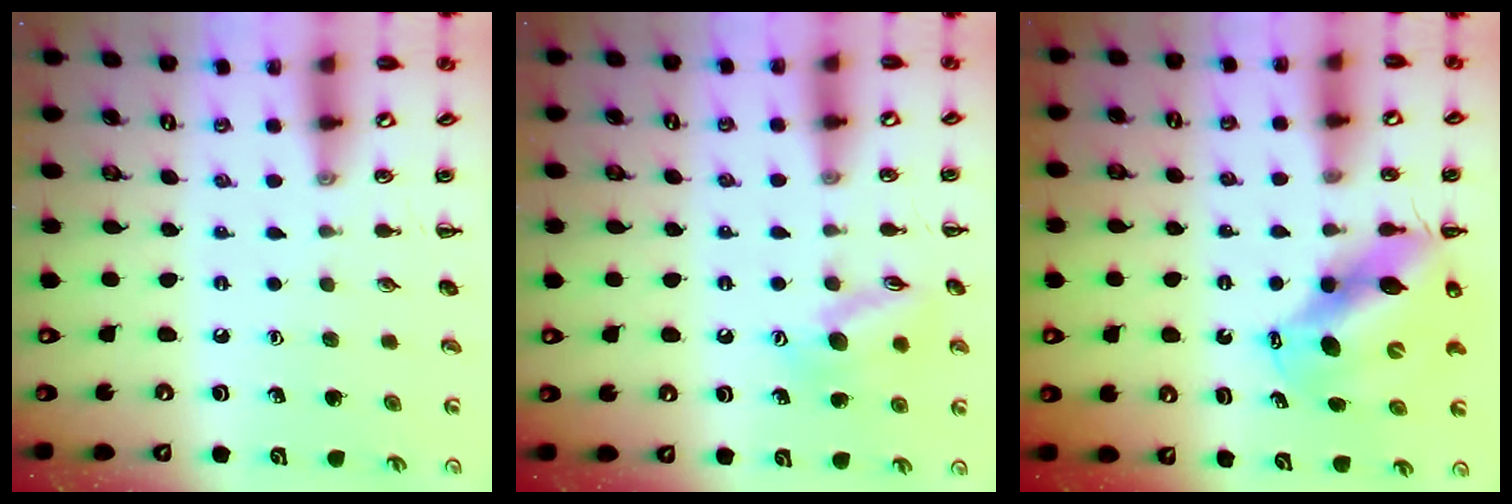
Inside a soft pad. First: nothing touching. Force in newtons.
{"total": 11.7, "press": 11.7, "slide": 1.0}
{"total": 11.9, "press": 11.6, "slide": 2.8}